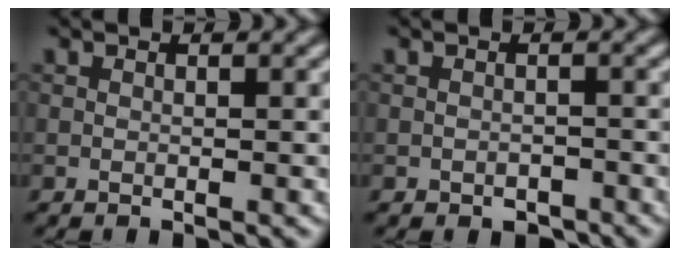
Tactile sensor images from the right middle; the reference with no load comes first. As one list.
[{"total": 1.1, "force": [-1.1, 0.2, 0.2], "torque": [-0.010, 0.013, -0.005]}]